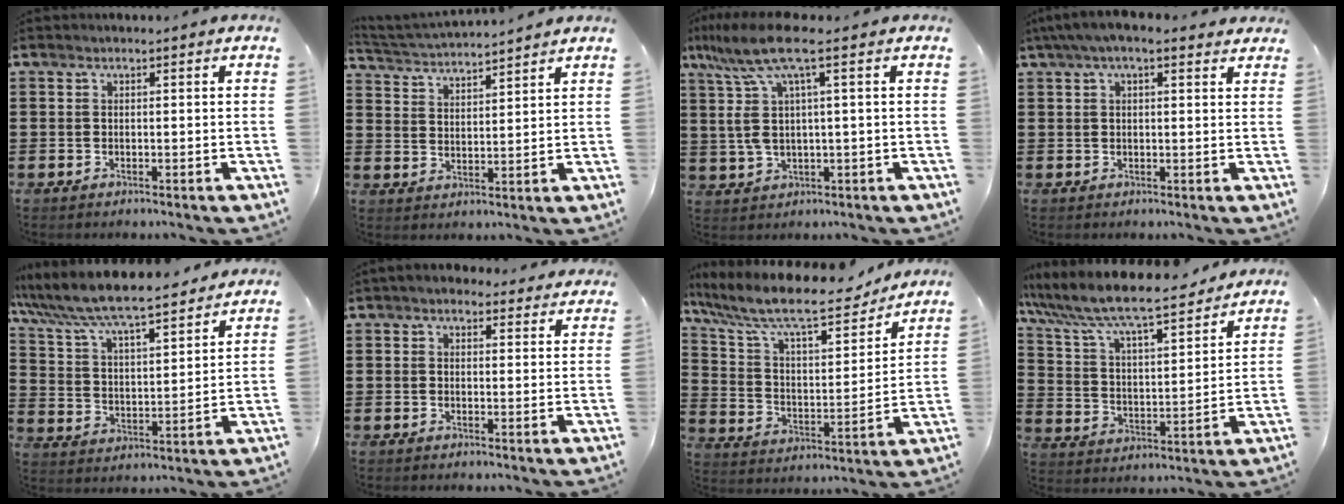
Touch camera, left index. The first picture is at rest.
{"total": 3.5, "force": [3.5, -0.3, 0.2], "torque": [-0.020, -0.020, 0.058]}
{"total": 9.4, "force": [3.2, 2.0, 8.6], "torque": [-0.214, -0.022, 0.041]}
{"total": 3.9, "force": [2.4, 1.4, 2.8], "torque": [-0.060, 0.007, 0.042]}
{"total": 7.5, "force": [7.0, 0.7, 2.7], "torque": [-0.084, -0.042, 0.117]}
{"total": 2.8, "force": [2.3, 1.3, 0.8], "torque": [-0.024, 0.000, 0.042]}
{"total": 12.0, "force": [10.0, 1.8, 6.3], "torque": [-0.163, -0.058, 0.171]}
{"total": 8.0, "force": [7.3, 0.8, 3.1], "torque": [-0.094, -0.050, 0.119]}